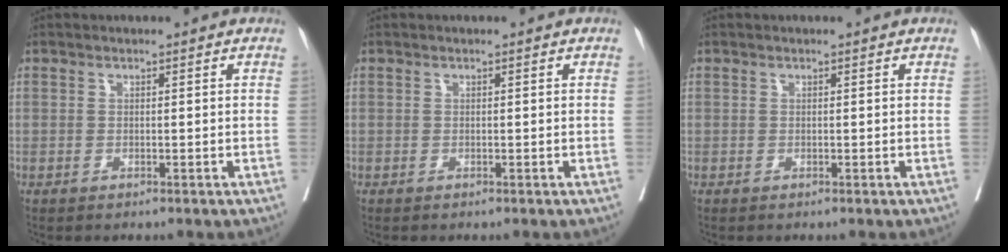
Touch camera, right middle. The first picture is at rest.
{"total": 0.0}
{"total": 0.0}